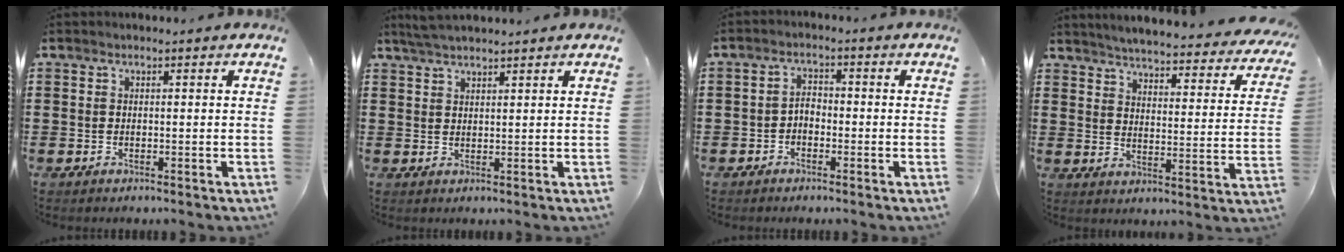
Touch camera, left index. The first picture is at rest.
{"total": 2.9, "force": [2.7, 0.0, 1.1], "torque": [-0.028, 0.002, 0.051]}
{"total": 2.0, "force": [-1.4, 1.1, 1.0], "torque": [-0.023, 0.008, -0.030]}
{"total": 4.2, "force": [4.1, -0.5, 1.0], "torque": [-0.042, -0.038, 0.064]}